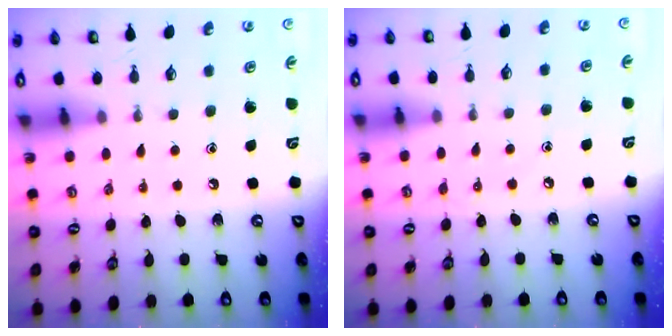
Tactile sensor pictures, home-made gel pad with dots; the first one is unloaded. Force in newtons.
{"total": 3.2, "press": 3.2, "slide": 0.4}